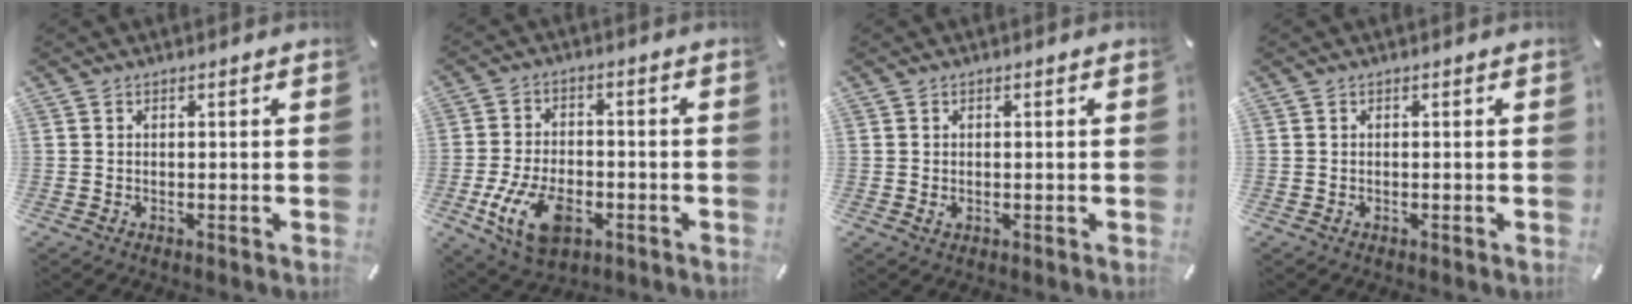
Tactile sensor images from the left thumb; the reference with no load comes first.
{"total": 12.4, "force": [-4.5, 7.5, 8.8], "torque": [-0.175, 0.002, -0.083]}
{"total": 0.9, "force": [-0.1, 0.5, 0.7], "torque": [-0.013, 0.001, -0.002]}
{"total": 0.0}